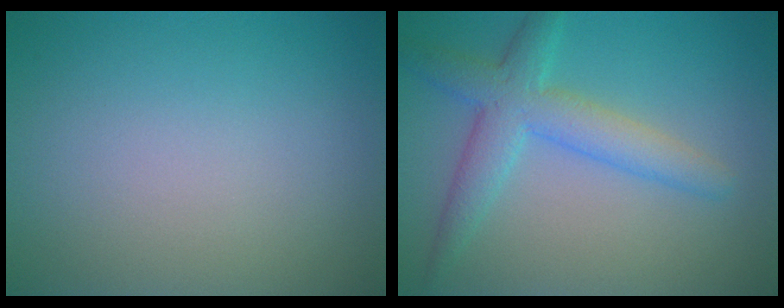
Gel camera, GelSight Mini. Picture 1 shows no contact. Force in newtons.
{"total": 4.6, "press": 4.6, "slide": 0.2}